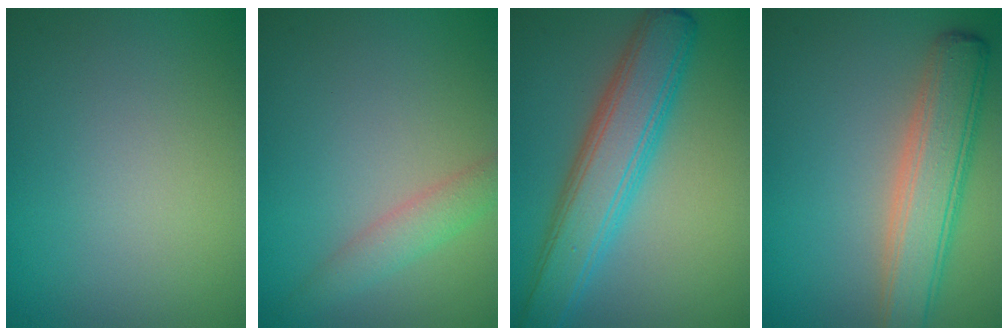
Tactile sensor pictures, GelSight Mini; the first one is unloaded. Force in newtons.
{"total": 2.2, "press": 2.2, "slide": 0.1}
{"total": 6.3, "press": 6.3, "slide": 0.1}
{"total": 5.3, "press": 5.3, "slide": 0.4}